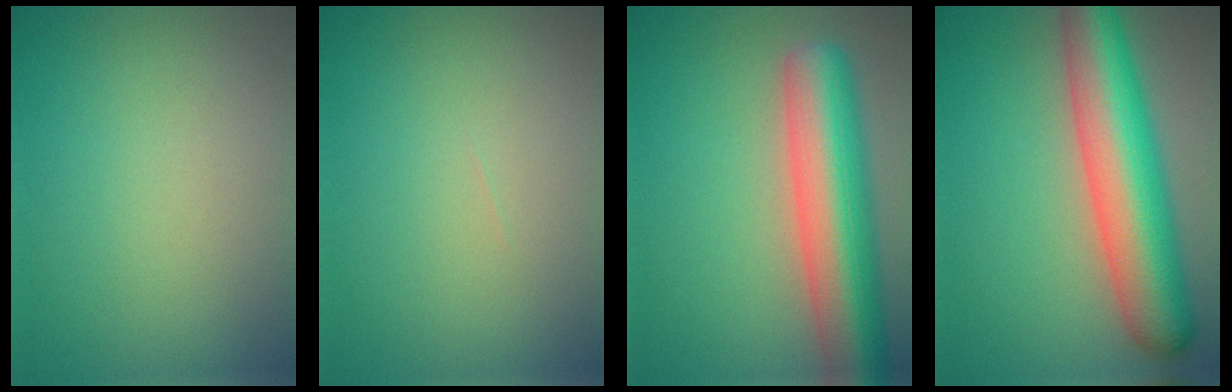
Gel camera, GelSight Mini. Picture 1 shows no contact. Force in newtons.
{"total": 0.0}
{"total": 9.8, "press": 9.8, "slide": 0.5}
{"total": 10.2, "press": 10.2, "slide": 0.4}